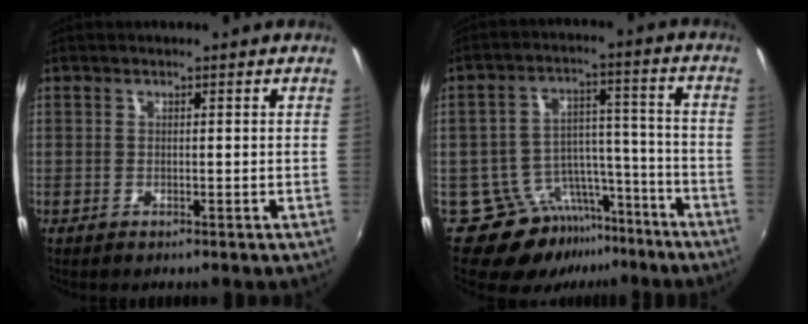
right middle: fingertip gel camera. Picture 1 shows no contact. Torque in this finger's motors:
{"motor_torque": [-0.66, -0.35, -0.17, -0.07]}